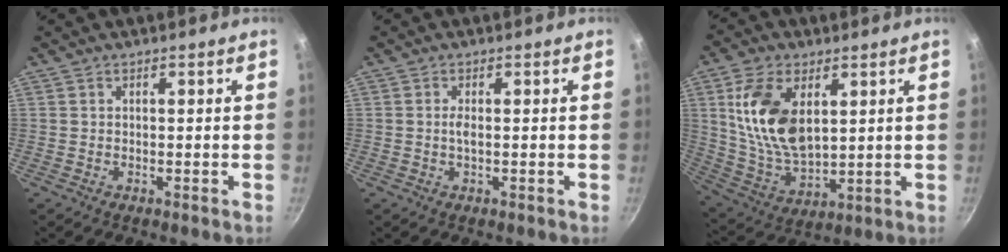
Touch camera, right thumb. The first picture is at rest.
{"total": 1.4, "force": [-0.1, 0.3, 1.4], "torque": [-0.032, 0.000, -0.002]}
{"total": 15.9, "force": [4.5, 9.0, 12.3], "torque": [-0.222, -0.026, 0.100]}